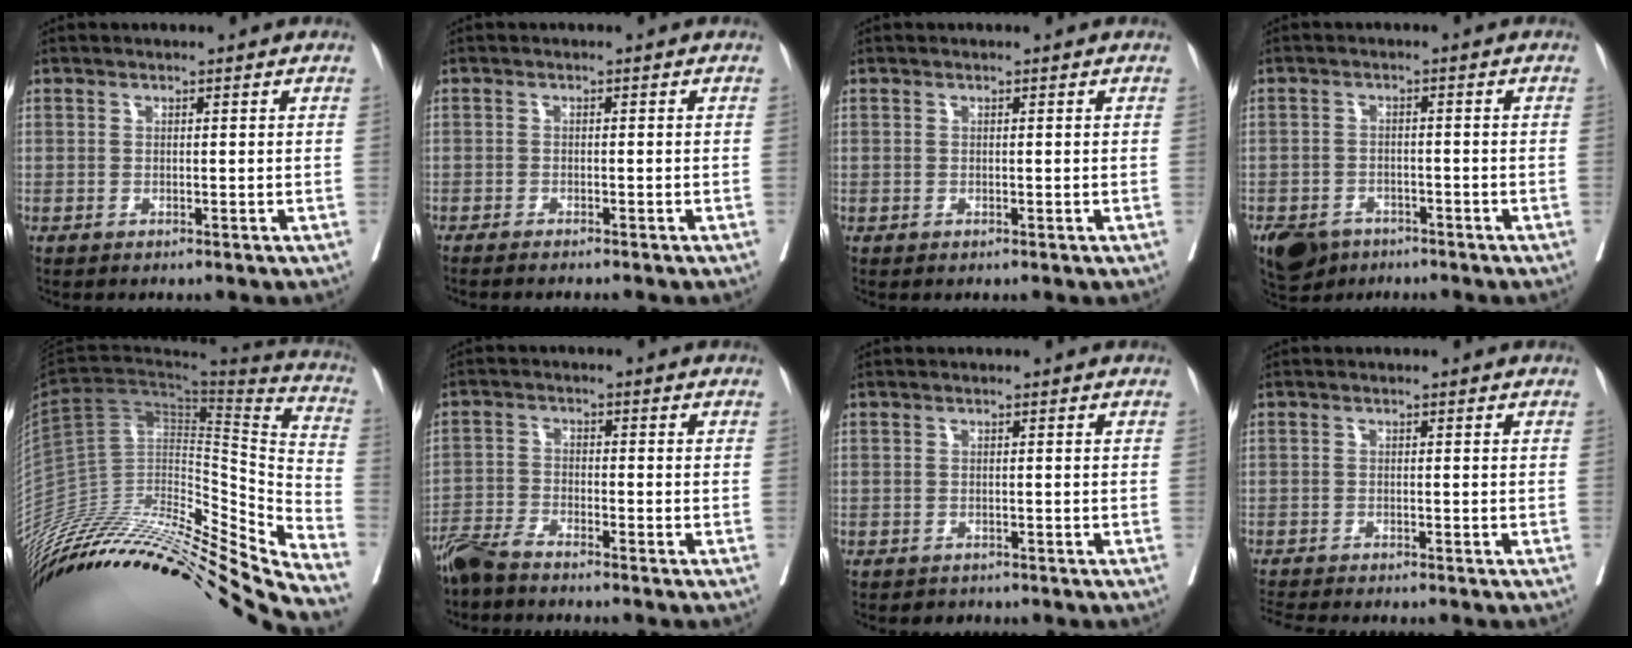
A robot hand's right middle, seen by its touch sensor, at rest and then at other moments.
{"total": 4.6, "force": [-4.0, 0.2, 2.3], "torque": [-0.025, -0.006, -0.053]}
{"total": 0.0}
{"total": 7.2, "force": [-5.0, 4.5, 2.5], "torque": [-0.044, -0.001, -0.080]}
{"total": 38.9, "force": [-33.3, 4.8, 19.4], "torque": [-0.279, -0.045, -0.506]}
{"total": 4.8, "force": [-4.4, 0.2, 1.9], "torque": [-0.033, -0.015, -0.089]}
{"total": 1.5, "force": [-1.2, 0.8, -0.1], "torque": [-0.006, 0.000, -0.022]}
{"total": 5.4, "force": [-5.0, 0.3, 2.0], "torque": [-0.027, -0.010, -0.080]}